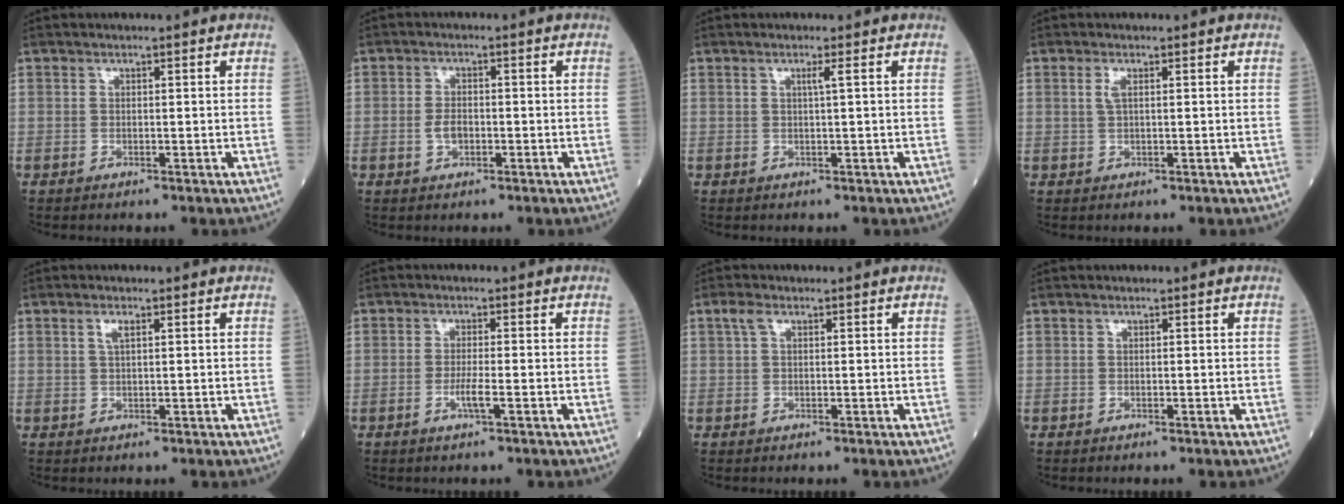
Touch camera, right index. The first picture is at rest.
{"total": 2.5, "force": [-0.8, 1.4, 1.9], "torque": [-0.039, 0.003, -0.014]}
{"total": 1.0, "force": [0.3, -0.4, 0.9], "torque": [-0.021, -0.002, 0.007]}
{"total": 1.5, "force": [0.5, 0.3, 1.4], "torque": [-0.036, 0.002, 0.009]}
{"total": 1.6, "force": [0.8, 0.3, 1.4], "torque": [-0.031, 0.003, 0.015]}
{"total": 2.3, "force": [-0.9, -0.1, 2.2], "torque": [-0.045, -0.003, -0.017]}
{"total": 1.8, "force": [0.8, 0.8, 1.3], "torque": [-0.036, 0.018, 0.019]}
{"total": 0.0}